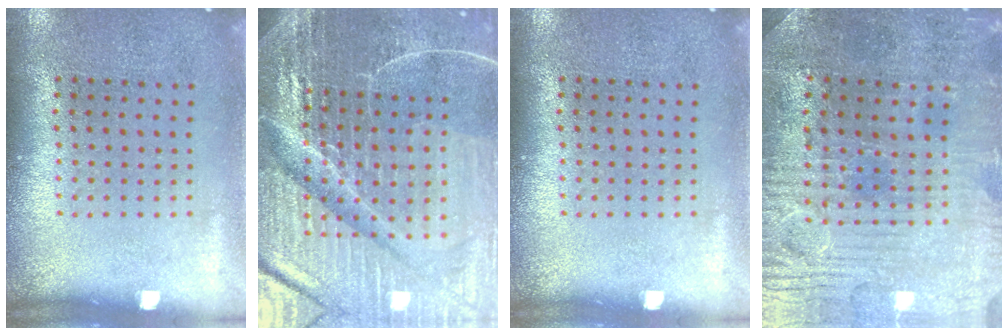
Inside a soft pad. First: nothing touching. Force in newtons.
{"total": 7.1, "press": 6.1, "slide": 3.5}
{"total": 0.0}
{"total": 2.2, "press": 2.2, "slide": 0.5}